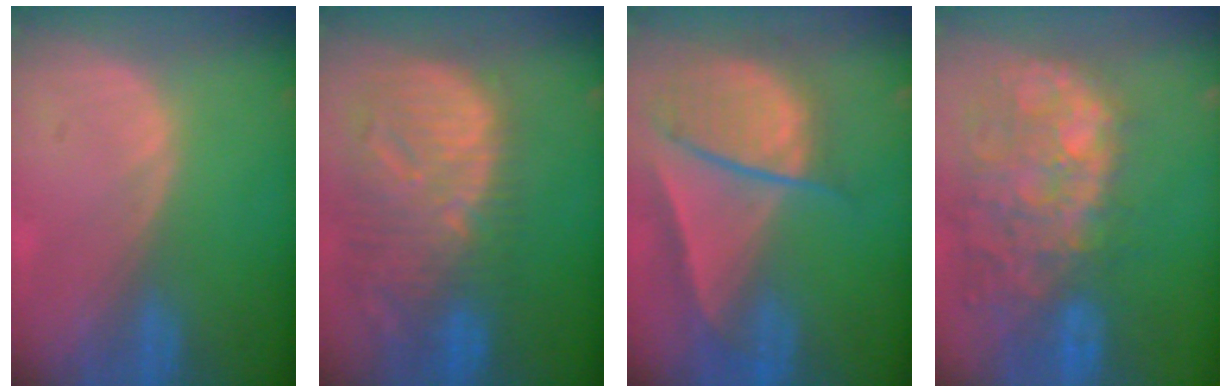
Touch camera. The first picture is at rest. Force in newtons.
{"total": 13.0, "press": 11.3, "slide": 6.4}
{"total": 9.3, "press": 8.0, "slide": 4.8}
{"total": 13.8, "press": 11.5, "slide": 7.6}